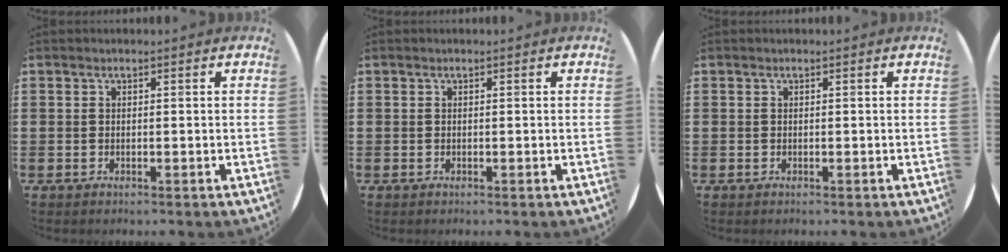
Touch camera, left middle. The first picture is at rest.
{"total": 0.0}
{"total": 0.0}